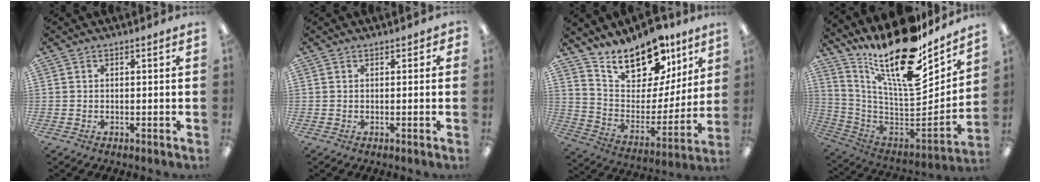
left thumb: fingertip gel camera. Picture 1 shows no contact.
{"total": 0.7, "force": [0.2, 0.6, 0.2], "torque": [-0.005, 0.003, 0.004]}
{"total": 18.6, "force": [15.1, 8.5, 6.9], "torque": [-0.120, -0.110, 0.272]}
{"total": 27.5, "force": [16.6, 10.0, 19.5], "torque": [-0.361, -0.132, 0.281]}